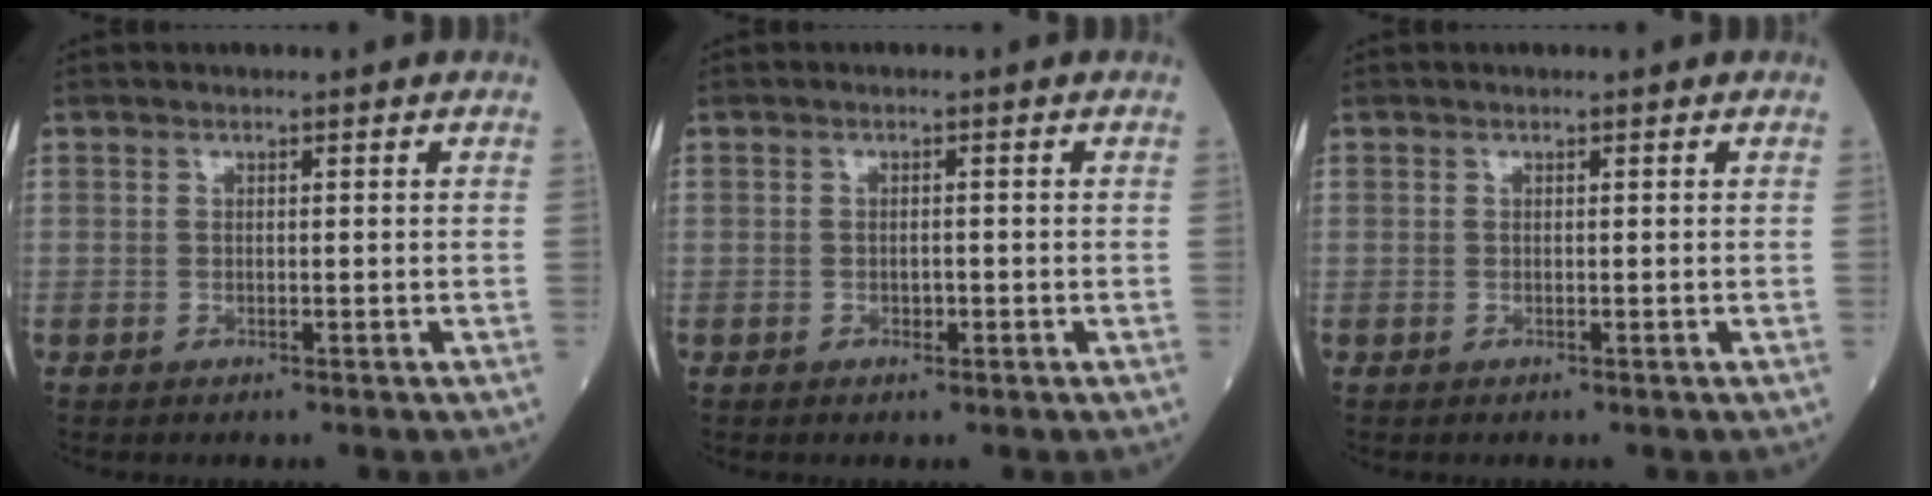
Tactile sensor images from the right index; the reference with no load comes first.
{"total": 1.2, "force": [-0.5, 0.6, 1.0], "torque": [-0.016, 0.000, -0.006]}
{"total": 0.0}